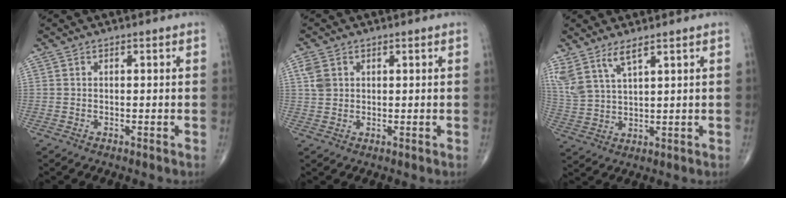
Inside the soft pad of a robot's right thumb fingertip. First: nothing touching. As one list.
[{"total": 3.3, "force": [1.1, 2.5, 1.8], "torque": [-0.036, 0.001, 0.027]}, {"total": 7.4, "force": [5.1, 2.1, 4.9], "torque": [-0.117, -0.019, 0.118]}]